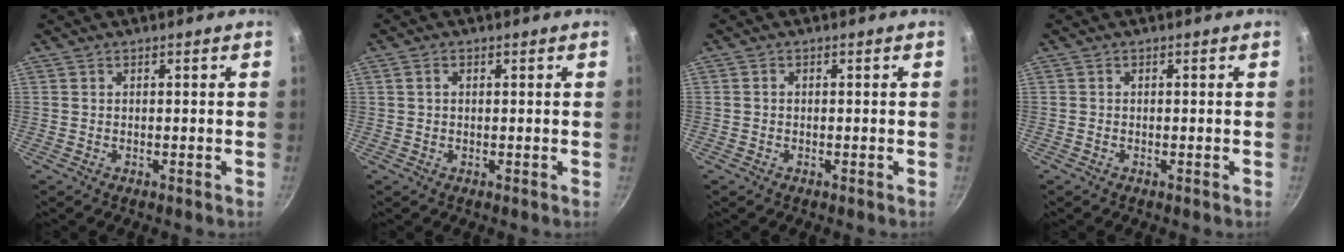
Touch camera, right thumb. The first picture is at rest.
{"total": 1.5, "force": [0.4, 1.1, 1.0], "torque": [-0.014, 0.006, 0.006]}
{"total": 0.8, "force": [-0.3, 0.7, 0.2], "torque": [-0.003, 0.002, -0.006]}
{"total": 0.0}